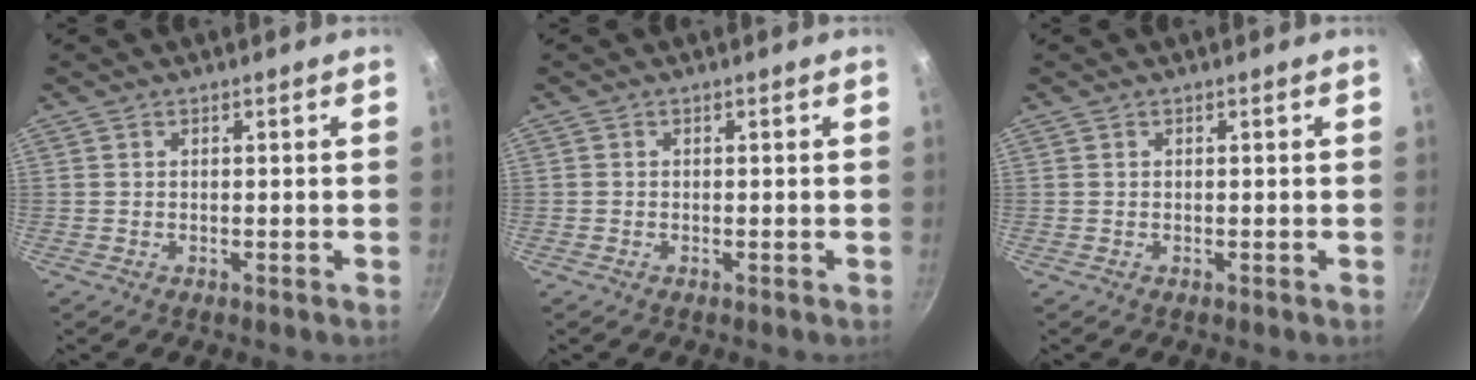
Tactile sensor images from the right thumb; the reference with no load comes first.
{"total": 0.0}
{"total": 0.0}